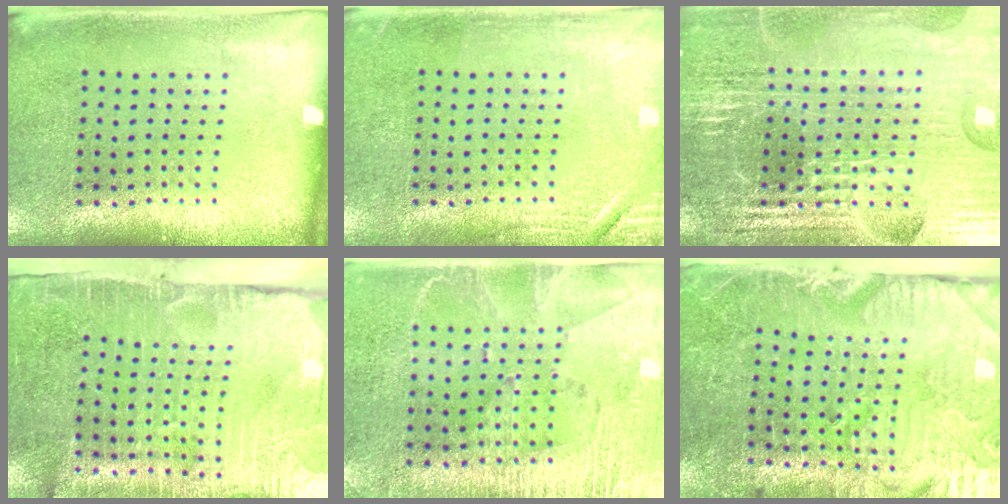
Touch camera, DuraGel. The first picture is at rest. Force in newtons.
{"total": 2.1, "press": 2.0, "slide": 0.4}
{"total": 6.3, "press": 5.6, "slide": 2.8}
{"total": 4.5, "press": 3.9, "slide": 2.4}
{"total": 2.9, "press": 2.5, "slide": 1.4}
{"total": 3.9, "press": 3.9, "slide": 0.5}